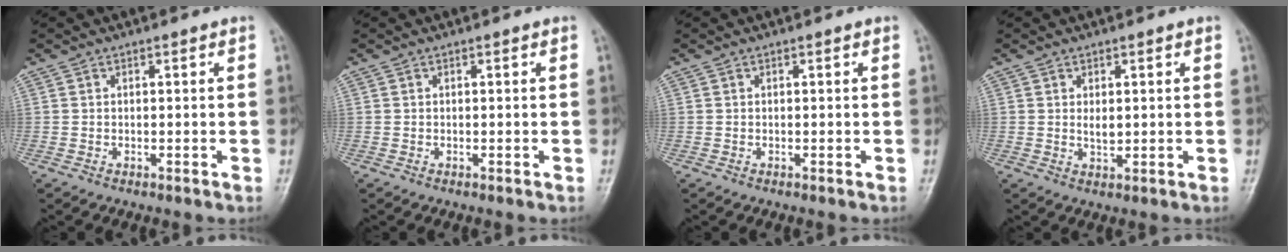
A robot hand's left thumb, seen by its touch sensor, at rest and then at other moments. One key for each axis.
{"total": 0.0}
{"total": 0.0}
{"total": 2.4, "fx": 0.5, "fy": 1.5, "fz": 1.8, "tx": -0.022, "ty": -0.006, "tz": 0.009}